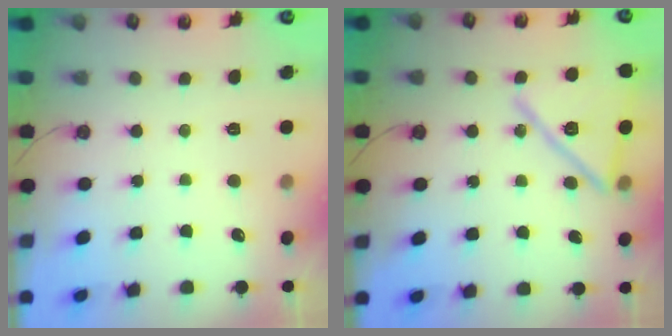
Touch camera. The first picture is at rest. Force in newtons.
{"total": 16.4, "press": 16.4, "slide": 0.7}